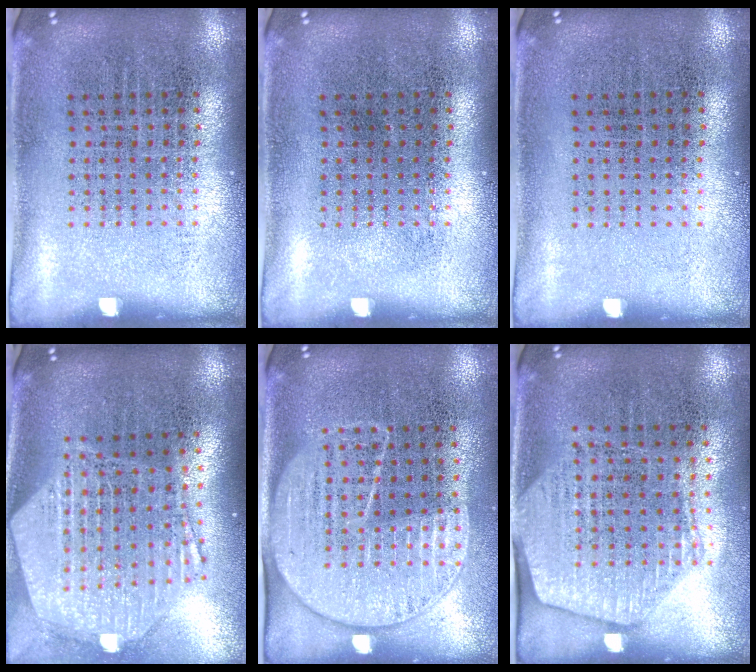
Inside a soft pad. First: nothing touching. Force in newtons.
{"total": 0.0}
{"total": 0.0}
{"total": 3.0, "press": 2.4, "slide": 1.8}
{"total": 1.8, "press": 1.5, "slide": 0.9}
{"total": 1.7, "press": 1.5, "slide": 0.7}